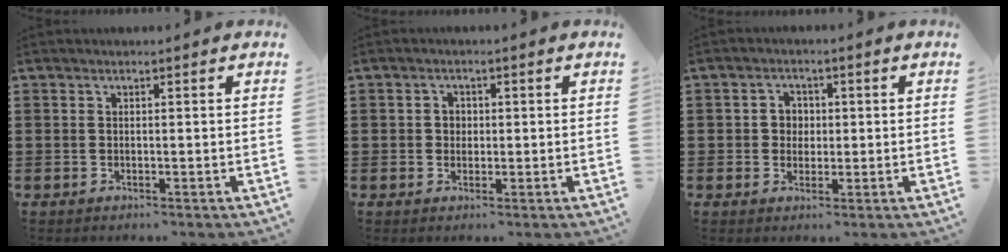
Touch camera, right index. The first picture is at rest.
{"total": 1.7, "force": [0.0, 1.5, 0.6], "torque": [-0.017, 0.008, -0.002]}
{"total": 2.9, "force": [-0.1, 2.7, 1.0], "torque": [-0.031, 0.009, -0.005]}